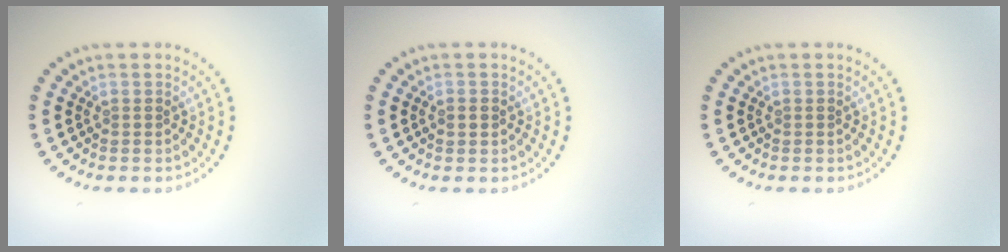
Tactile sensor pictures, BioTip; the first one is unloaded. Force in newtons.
{"total": 1.3, "press": 1.3, "slide": 0.2}
{"total": 0.0}